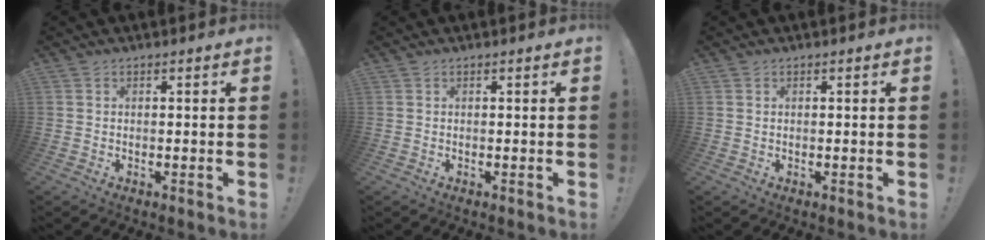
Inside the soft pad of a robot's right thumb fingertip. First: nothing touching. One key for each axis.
{"total": 0.0}
{"total": 0.7, "fx": 0.6, "fy": 0.3, "fz": -0.2, "tx": 0.002, "ty": 0.003, "tz": 0.011}